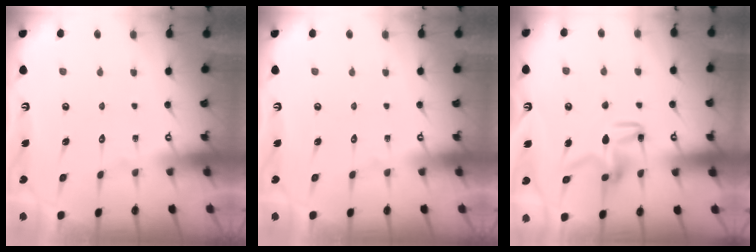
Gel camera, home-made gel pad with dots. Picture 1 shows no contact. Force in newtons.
{"total": 0.0}
{"total": 9.0, "press": 9.0, "slide": 0.7}